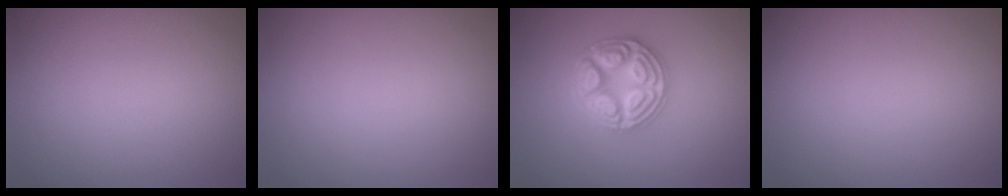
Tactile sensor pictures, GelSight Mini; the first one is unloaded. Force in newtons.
{"total": 0.0}
{"total": 4.8, "press": 4.7, "slide": 0.6}
{"total": 0.0}